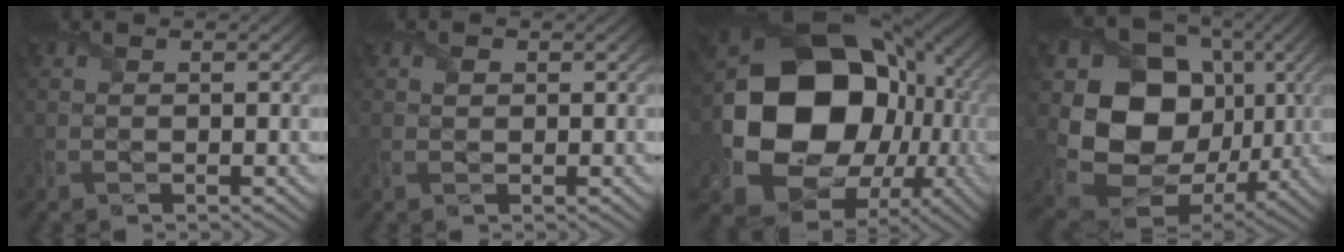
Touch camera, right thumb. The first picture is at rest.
{"total": 0.6, "force": [0.3, 0.4, 0.4], "torque": [-0.009, 0.000, 0.005]}
{"total": 21.3, "force": [-0.9, 17.2, 12.5], "torque": [-0.277, -0.054, 0.016]}
{"total": 16.2, "force": [1.0, 13.5, 8.9], "torque": [-0.185, -0.038, 0.025]}